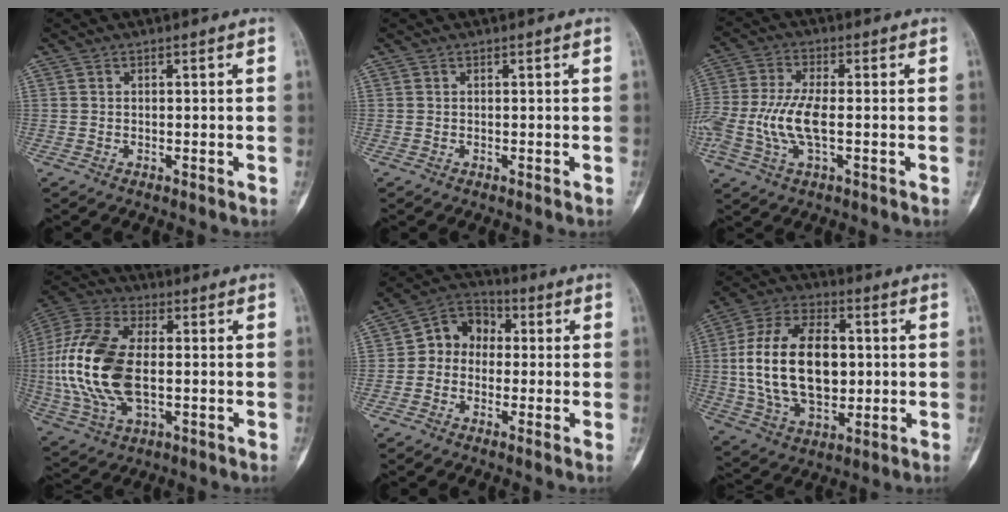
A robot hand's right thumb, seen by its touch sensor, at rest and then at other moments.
{"total": 0.0}
{"total": 10.6, "force": [-1.8, 4.4, 9.5], "torque": [-0.227, 0.009, -0.035]}
{"total": 20.0, "force": [-0.9, 10.9, 16.8], "torque": [-0.365, 0.006, -0.015]}
{"total": 8.0, "force": [-0.4, 6.6, 4.5], "torque": [-0.042, 0.030, -0.027]}
{"total": 20.9, "force": [1.0, 12.6, 16.7], "torque": [-0.295, 0.007, 0.023]}